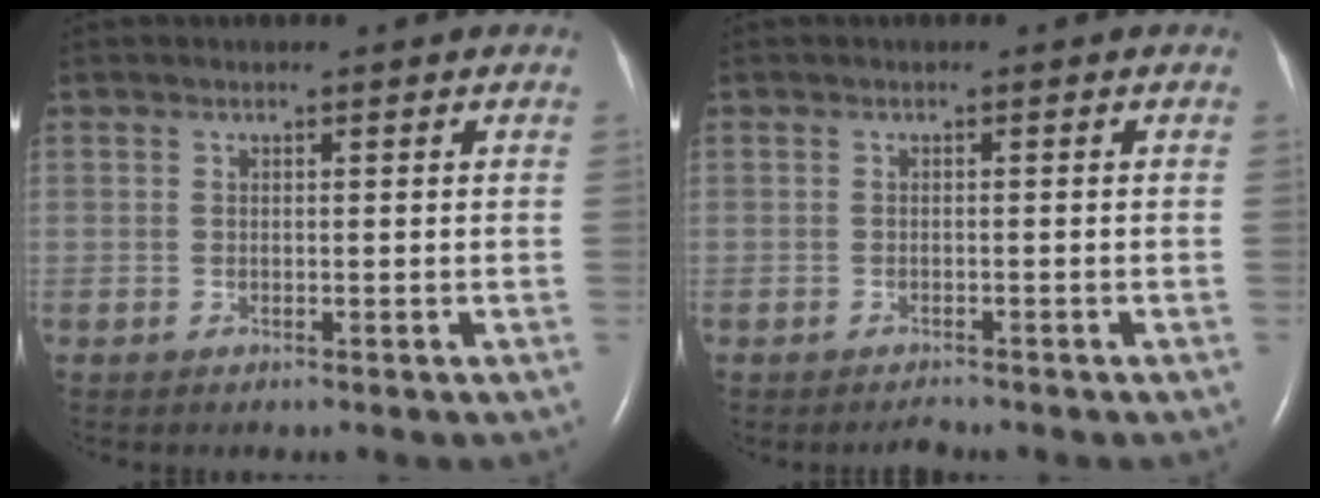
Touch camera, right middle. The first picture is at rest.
{"total": 1.0, "force": [-1.0, 0.0, 0.0], "torque": [-0.006, -0.005, -0.012]}